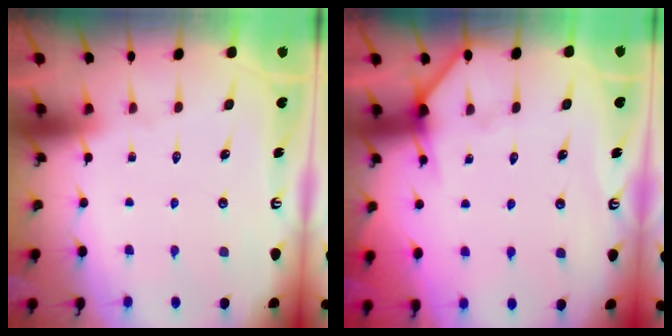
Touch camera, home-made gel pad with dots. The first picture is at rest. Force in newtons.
{"total": 4.8, "press": 4.8, "slide": 0.3}